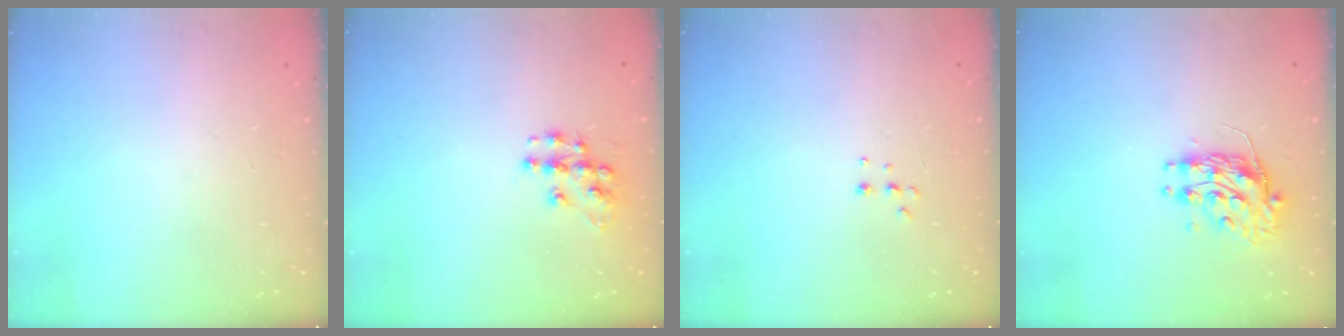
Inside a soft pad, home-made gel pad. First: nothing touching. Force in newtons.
{"total": 9.7, "press": 9.7, "slide": 0.7}
{"total": 4.5, "press": 4.4, "slide": 0.8}
{"total": 9.6, "press": 9.6, "slide": 0.7}